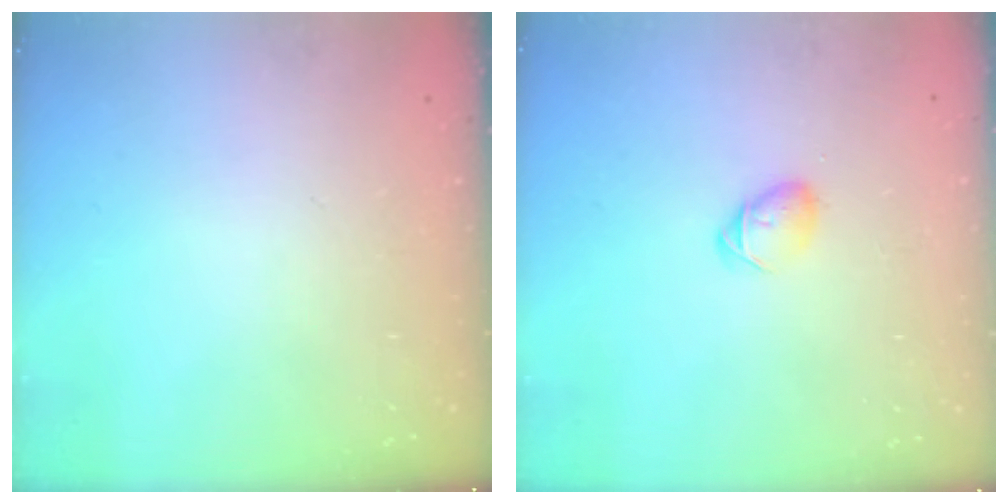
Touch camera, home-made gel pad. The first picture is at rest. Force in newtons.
{"total": 4.5, "press": 4.4, "slide": 0.8}